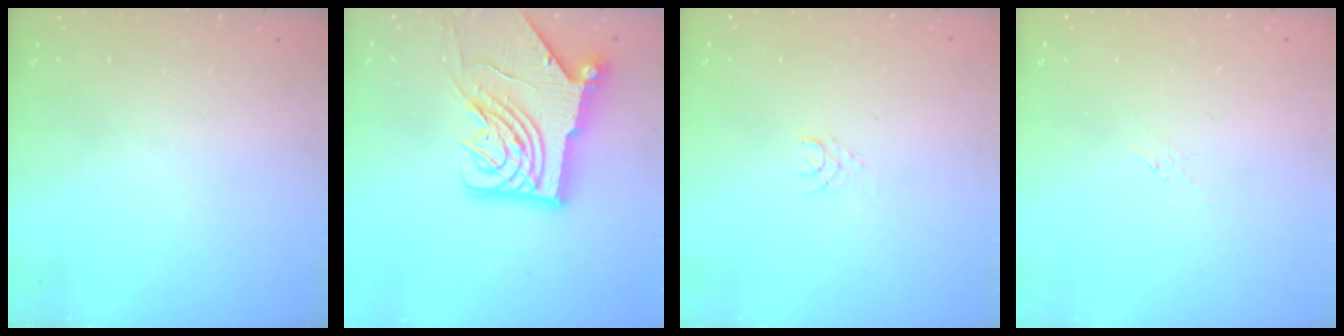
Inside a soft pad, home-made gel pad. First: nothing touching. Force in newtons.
{"total": 15.0, "press": 14.9, "slide": 1.5}
{"total": 2.4, "press": 2.4, "slide": 0.3}
{"total": 2.8, "press": 2.7, "slide": 0.6}